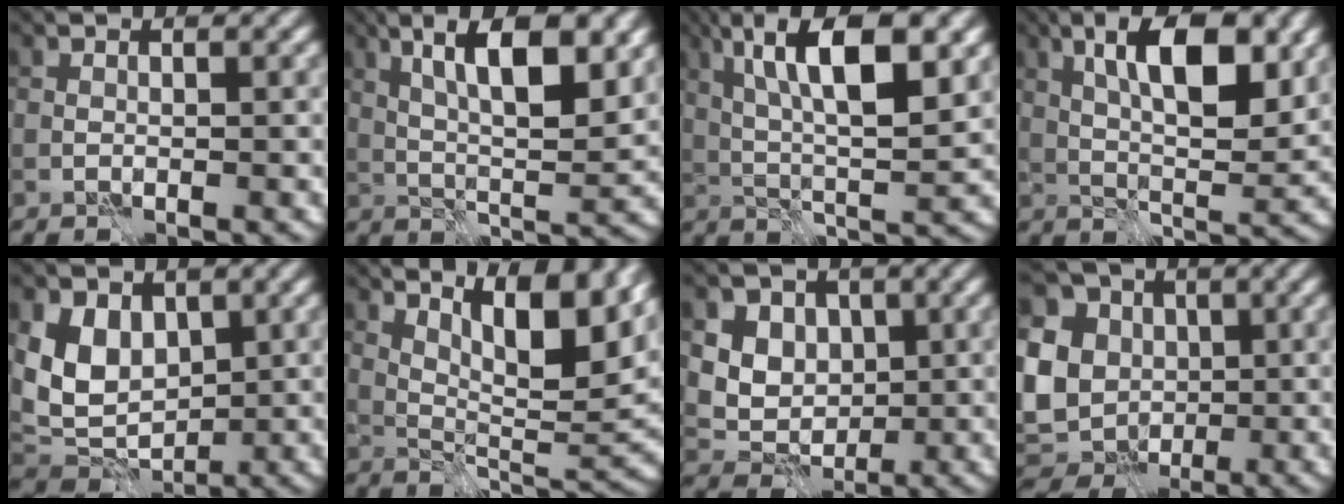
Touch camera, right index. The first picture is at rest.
{"total": 9.1, "force": [3.5, 2.7, 7.9], "torque": [-0.132, 0.002, 0.061]}
{"total": 10.0, "force": [3.6, 2.9, 8.8], "torque": [-0.149, 0.007, 0.061]}
{"total": 8.7, "force": [3.1, 3.1, 7.5], "torque": [-0.123, 0.002, 0.050]}
{"total": 6.1, "force": [1.6, 4.4, 3.9], "torque": [-0.078, -0.011, 0.030]}
{"total": 9.3, "force": [5.1, 2.6, 7.3], "torque": [-0.122, 0.000, 0.092]}
{"total": 7.2, "force": [2.8, 5.8, 3.2], "torque": [-0.062, -0.002, 0.049]}
{"total": 11.1, "force": [0.7, 9.0, 6.4], "torque": [-0.136, 0.004, 0.013]}